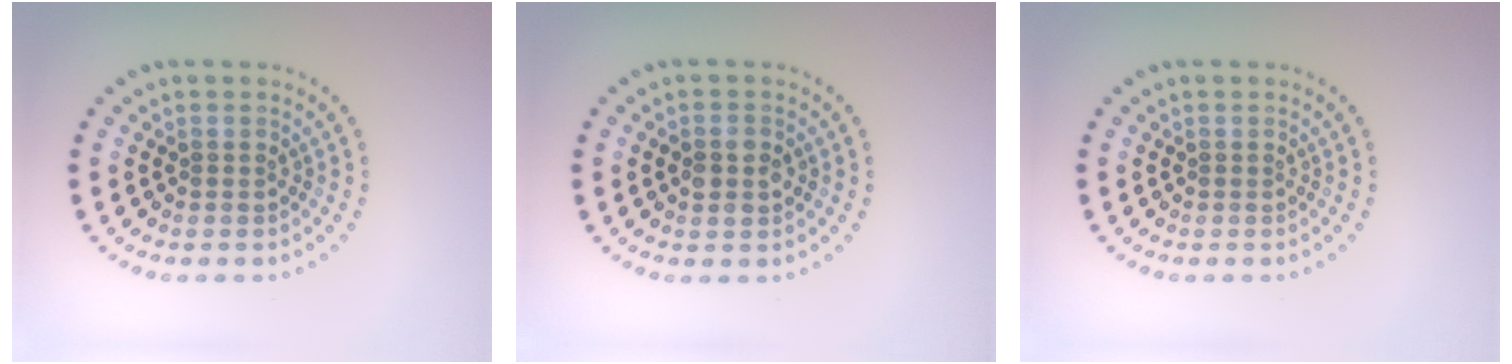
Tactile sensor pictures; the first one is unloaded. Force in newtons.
{"total": 2.1, "press": 2.1, "slide": 0.4}
{"total": 0.0}